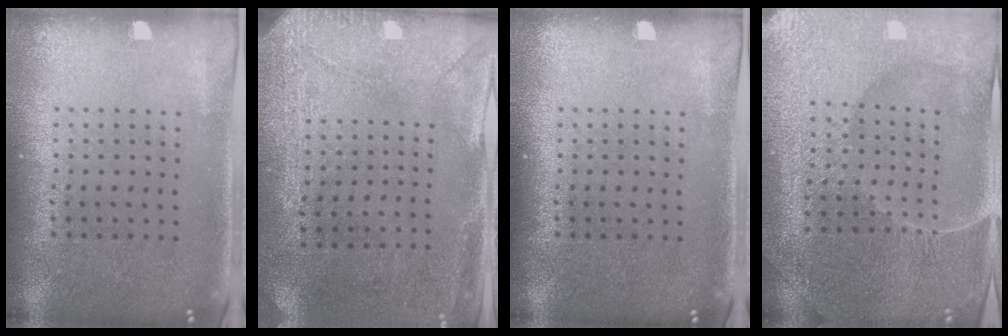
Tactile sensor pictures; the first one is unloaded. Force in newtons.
{"total": 2.9, "press": 2.3, "slide": 1.8}
{"total": 0.0}
{"total": 4.3, "press": 4.2, "slide": 1.1}